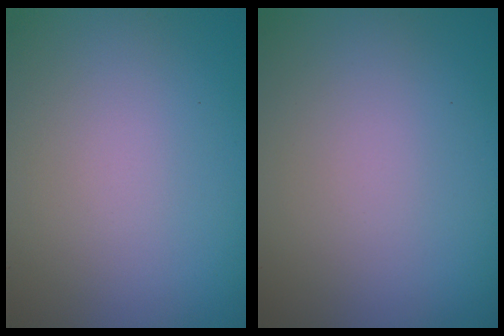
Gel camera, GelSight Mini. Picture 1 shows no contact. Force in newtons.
{"total": 0.0}